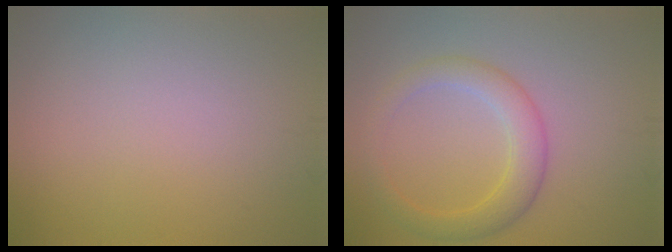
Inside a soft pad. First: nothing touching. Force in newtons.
{"total": 2.6, "press": 2.6, "slide": 0.2}